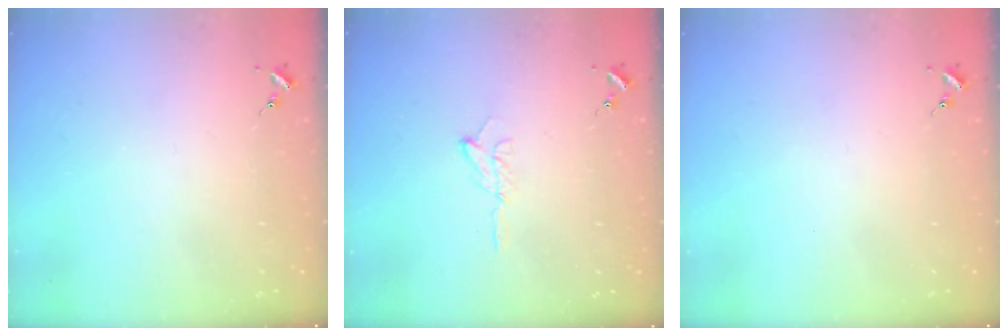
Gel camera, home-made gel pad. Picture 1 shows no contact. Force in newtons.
{"total": 4.9, "press": 4.9, "slide": 0.6}
{"total": 0.0}